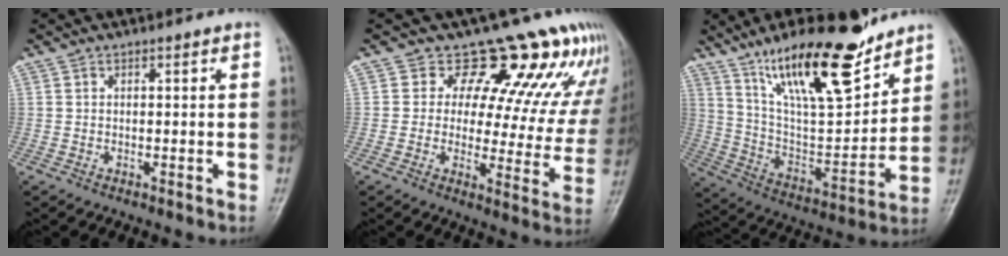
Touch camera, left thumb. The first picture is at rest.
{"total": 14.7, "force": [11.6, 6.5, 6.4], "torque": [-0.029, -0.075, 0.129]}
{"total": 21.8, "force": [14.9, 6.4, 14.6], "torque": [-0.209, -0.075, 0.264]}